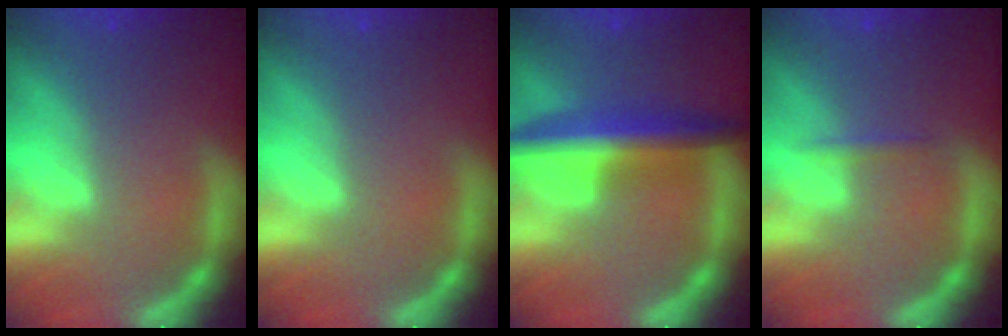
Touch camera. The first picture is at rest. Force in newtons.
{"total": 0.0}
{"total": 6.6}
{"total": 0.9}